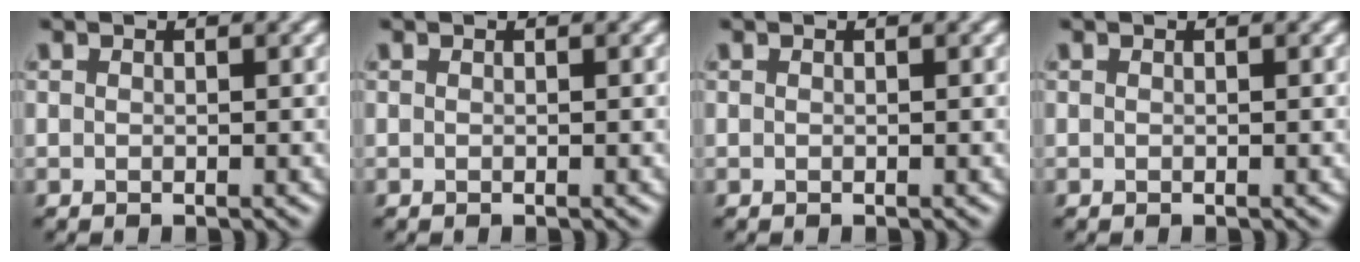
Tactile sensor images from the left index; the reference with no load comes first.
{"total": 0.0}
{"total": 0.0}
{"total": 0.0}